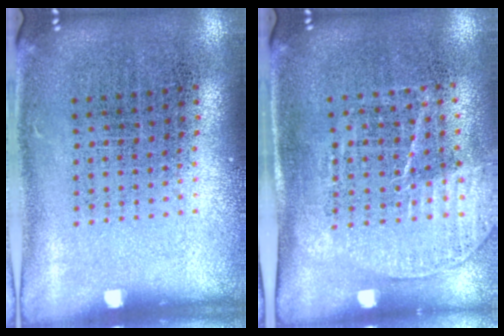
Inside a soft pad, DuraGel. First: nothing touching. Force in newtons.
{"total": 1.5, "press": 1.3, "slide": 0.8}